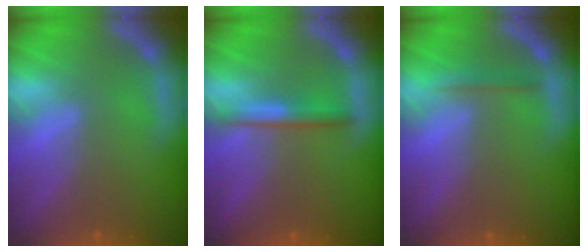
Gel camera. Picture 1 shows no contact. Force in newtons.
{"total": 2.4}
{"total": 1.4}